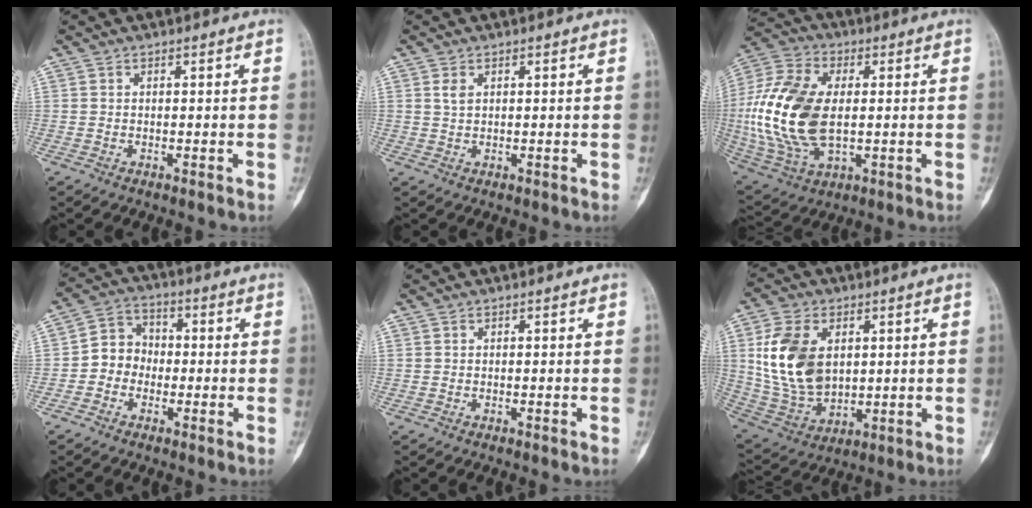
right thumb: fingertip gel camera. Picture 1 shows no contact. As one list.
[{"total": 1.9, "force": [0.8, 1.1, 1.3], "torque": [-0.027, 0.001, 0.019]}, {"total": 21.0, "force": [0.2, 12.3, 17.1], "torque": [-0.372, -0.004, 0.011]}, {"total": 6.5, "force": [-1.5, 5.8, 2.6], "torque": [-0.011, 0.025, -0.044]}, {"total": 0.0}, {"total": 16.0, "force": [3.3, 10.5, 11.6], "torque": [-0.215, -0.013, 0.077]}]